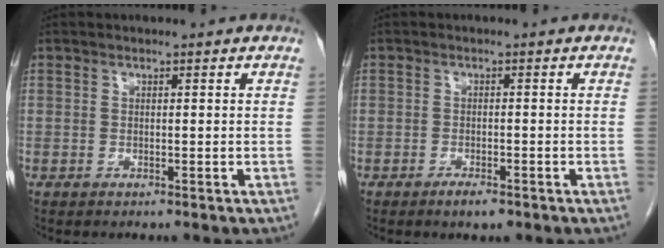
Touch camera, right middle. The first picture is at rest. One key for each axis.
{"total": 2.0, "fx": -1.4, "fy": 0.7, "fz": 1.3, "tx": -0.023, "ty": -0.001, "tz": -0.021}